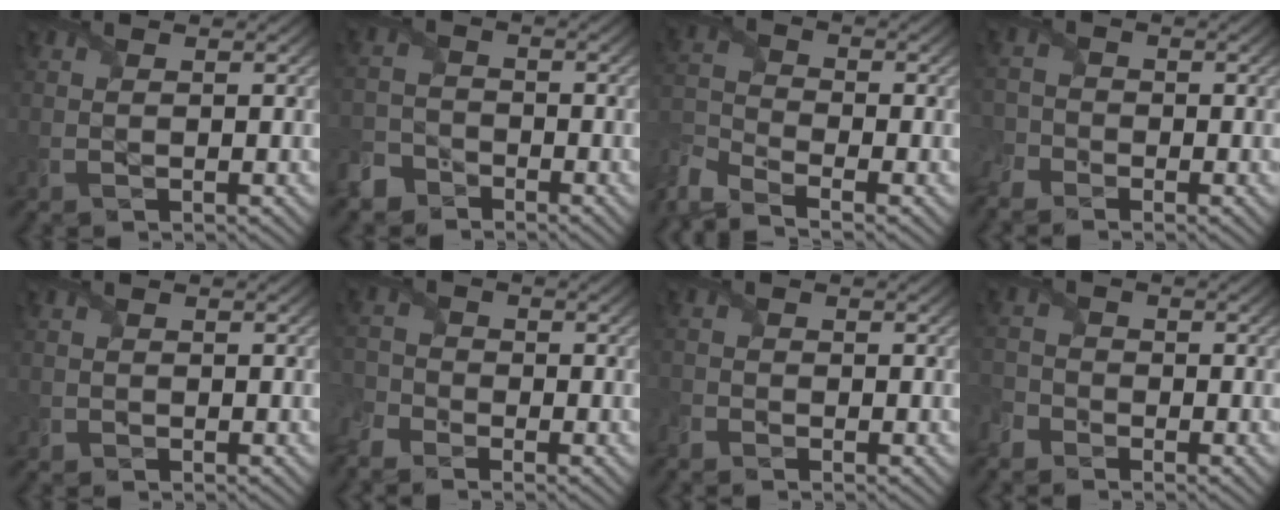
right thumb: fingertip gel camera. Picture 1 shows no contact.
{"total": 4.8, "force": [-3.8, 2.7, 1.2], "torque": [-0.035, -0.005, -0.087]}
{"total": 6.9, "force": [-5.3, 2.7, 3.5], "torque": [-0.091, -0.021, -0.121]}
{"total": 3.5, "force": [-2.8, 1.8, 0.9], "torque": [-0.026, -0.008, -0.065]}
{"total": 0.6, "force": [-0.3, 0.5, 0.0], "torque": [0.001, -0.006, -0.007]}
{"total": 4.5, "force": [-3.7, 2.2, 1.4], "torque": [-0.047, -0.015, -0.086]}
{"total": 1.6, "force": [-1.4, 0.6, 0.3], "torque": [-0.011, -0.009, -0.038]}
{"total": 2.9, "force": [-2.4, 1.6, 0.6], "torque": [-0.024, -0.007, -0.064]}